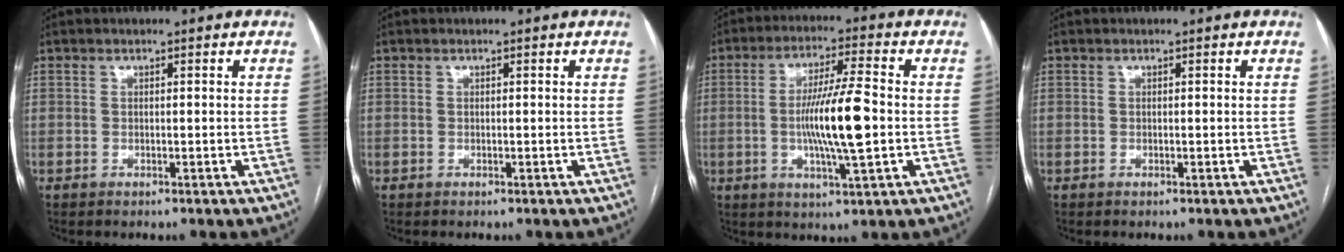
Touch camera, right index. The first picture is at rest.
{"total": 0.0}
{"total": 11.4, "force": [-1.2, 0.7, 11.3], "torque": [-0.211, -0.004, -0.024]}
{"total": 0.0}